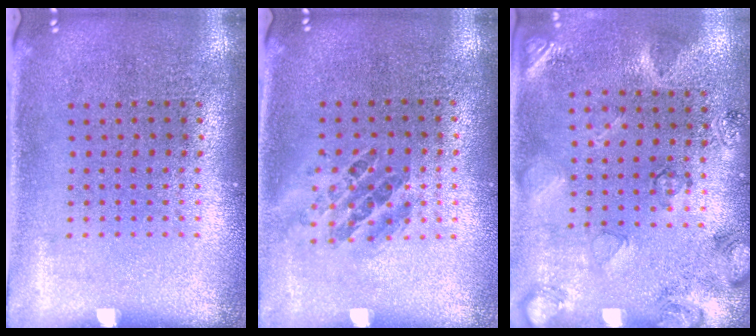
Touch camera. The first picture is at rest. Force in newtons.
{"total": 1.0, "press": 0.8, "slide": 0.6}
{"total": 2.6, "press": 1.7, "slide": 1.9}